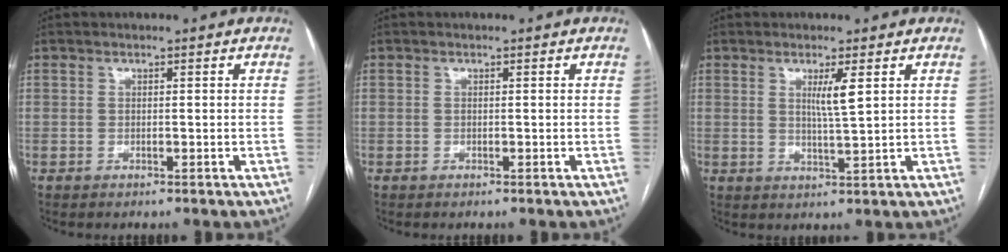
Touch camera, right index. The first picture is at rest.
{"total": 0.0}
{"total": 3.7, "force": [1.4, -0.3, 3.4], "torque": [-0.065, -0.008, 0.025]}